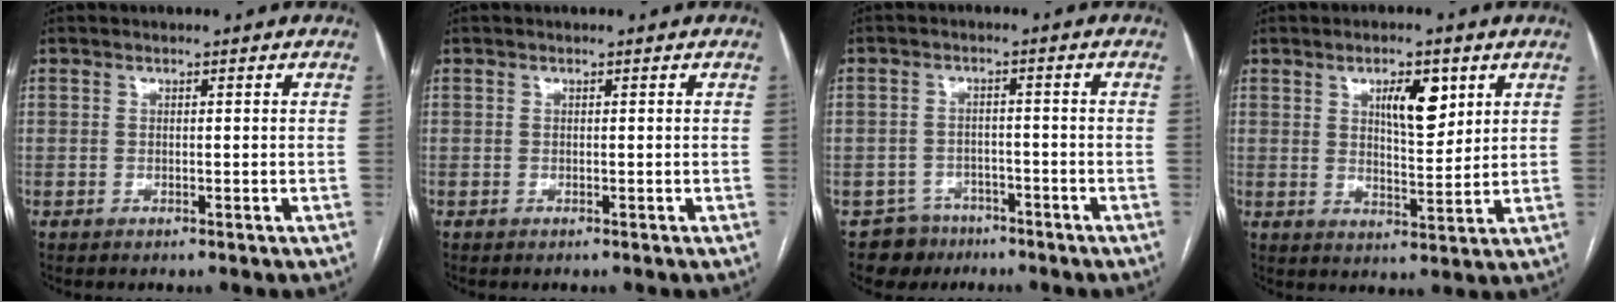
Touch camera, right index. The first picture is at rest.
{"total": 0.0}
{"total": 5.0, "force": [-3.4, 3.7, -0.6], "torque": [0.018, 0.011, -0.050]}
{"total": 7.2, "force": [3.2, 2.4, 5.9], "torque": [-0.097, 0.000, 0.056]}